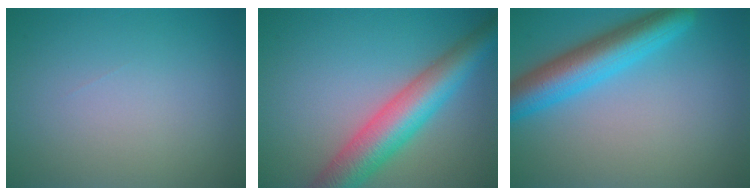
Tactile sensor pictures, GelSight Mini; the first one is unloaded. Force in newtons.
{"total": 7.4, "press": 7.4, "slide": 0.3}
{"total": 6.4, "press": 6.4, "slide": 0.3}